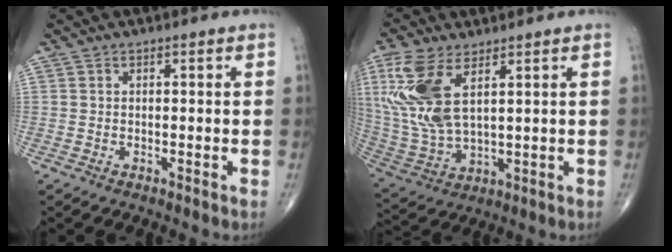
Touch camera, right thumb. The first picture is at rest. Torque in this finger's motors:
{"motor_torque": [0.23, 0.43, 1.15, 0.80, 0.27]}